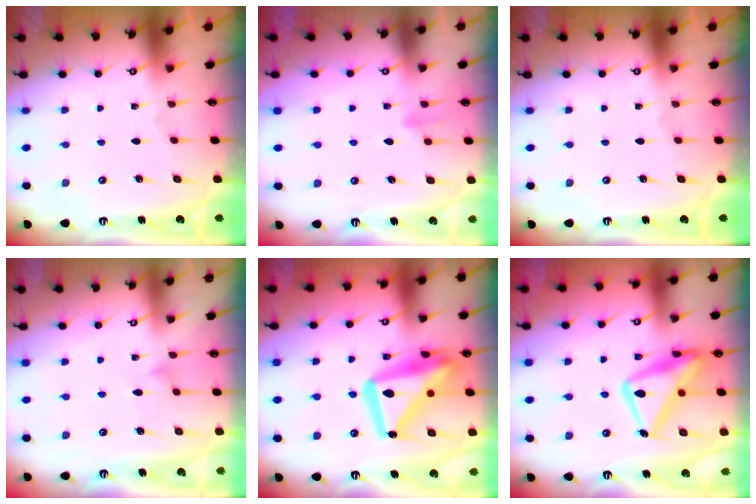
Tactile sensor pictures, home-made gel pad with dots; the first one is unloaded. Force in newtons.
{"total": 8.2, "press": 8.0, "slide": 1.5}
{"total": 0.0}
{"total": 8.3, "press": 8.3, "slide": 0.5}
{"total": 20.2, "press": 20.1, "slide": 2.2}
{"total": 18.3, "press": 18.2, "slide": 1.5}